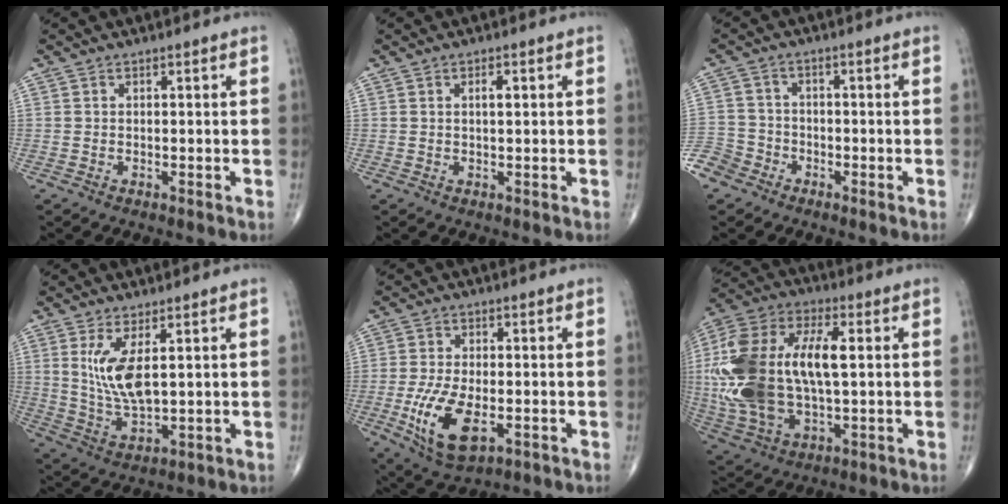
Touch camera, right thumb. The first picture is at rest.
{"total": 1.8, "force": [0.5, 0.6, 1.6], "torque": [-0.029, 0.001, 0.009]}
{"total": 6.5, "force": [-4.2, 4.8, 1.2], "torque": [-0.014, 0.022, -0.089]}
{"total": 8.8, "force": [2.3, 3.3, 7.8], "torque": [-0.159, -0.024, 0.057]}
{"total": 11.5, "force": [-3.2, 5.6, 9.6], "torque": [-0.187, -0.006, -0.049]}
{"total": 25.4, "force": [1.7, 12.9, 21.8], "torque": [-0.478, 0.005, 0.031]}